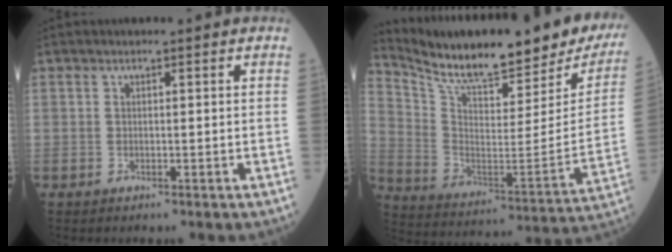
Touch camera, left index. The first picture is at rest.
{"total": 28.0, "force": [23.8, 5.5, 13.7], "torque": [-0.231, -0.055, 0.334]}